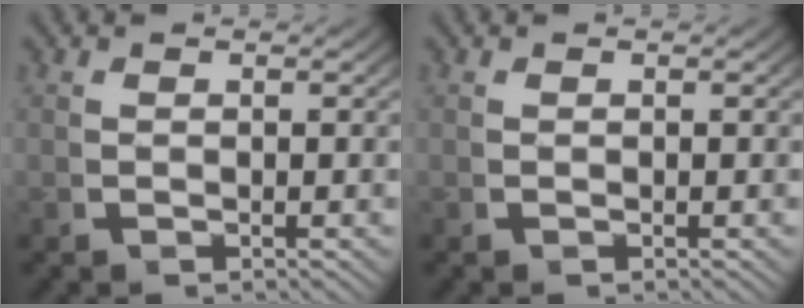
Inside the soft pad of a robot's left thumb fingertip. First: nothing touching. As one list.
[{"total": 0.0}]